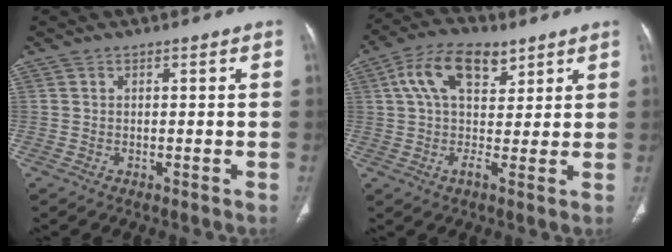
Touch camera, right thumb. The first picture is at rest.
{"total": 11.2, "force": [4.9, 5.9, 8.2], "torque": [-0.124, 0.003, 0.081]}